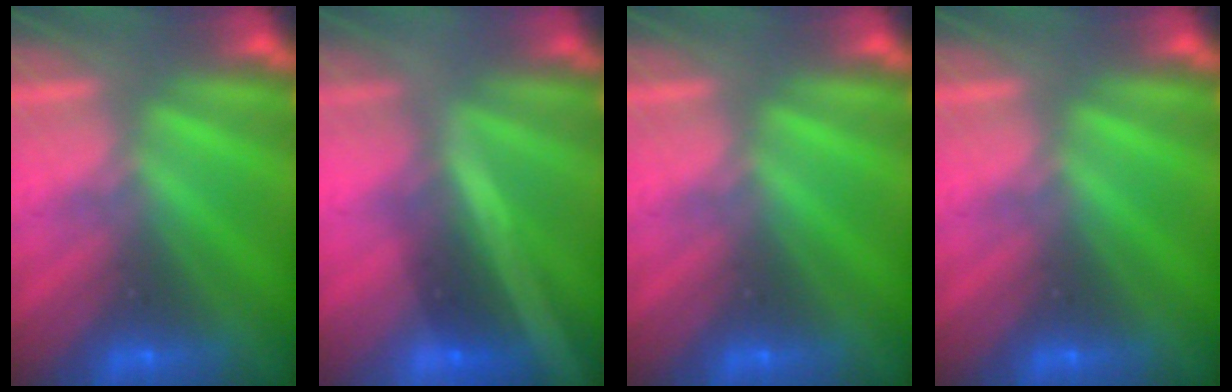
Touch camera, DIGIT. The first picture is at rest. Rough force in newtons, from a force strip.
{"total": 2.0}
{"total": 0.0}
{"total": 0.0}